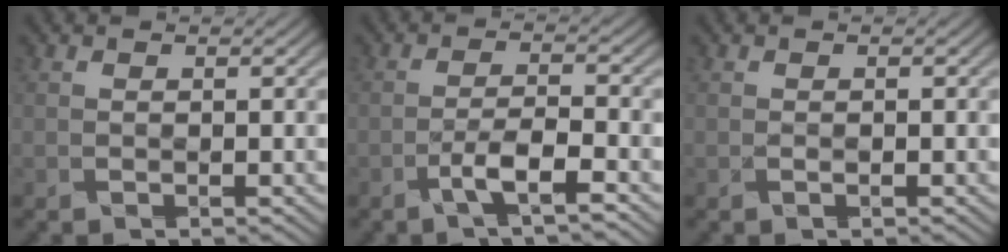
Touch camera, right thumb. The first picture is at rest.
{"total": 3.9, "force": [-2.6, 0.5, 2.8], "torque": [-0.051, 0.008, -0.056]}
{"total": 0.0}